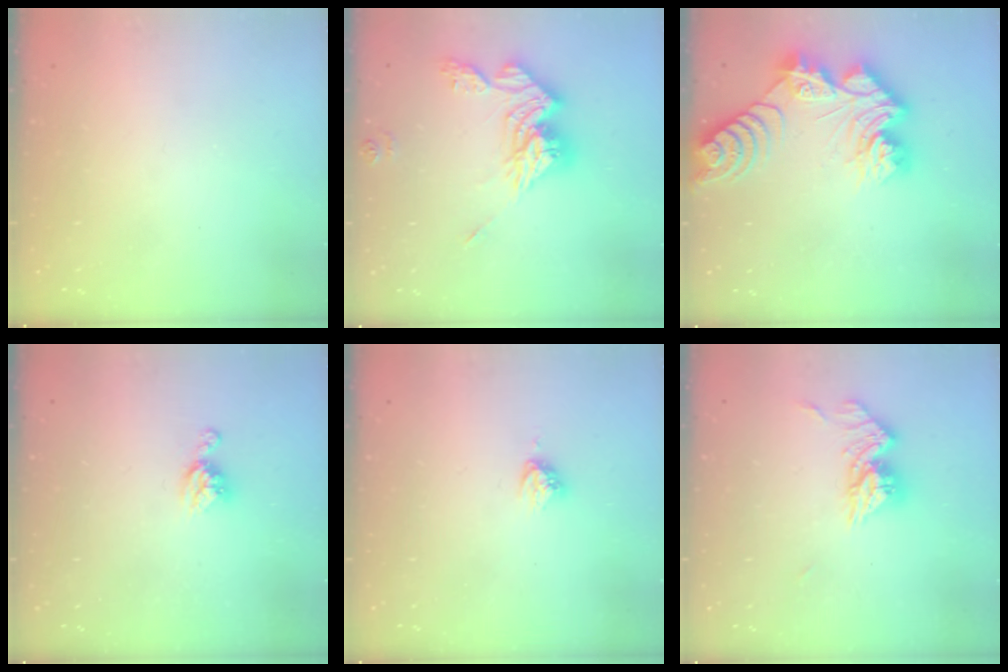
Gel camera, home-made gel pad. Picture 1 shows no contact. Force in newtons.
{"total": 15.1, "press": 15.1, "slide": 0.3}
{"total": 15.7, "press": 15.6, "slide": 1.2}
{"total": 6.7, "press": 6.7, "slide": 0.5}
{"total": 4.2, "press": 4.1, "slide": 0.6}
{"total": 10.9, "press": 10.9, "slide": 0.9}